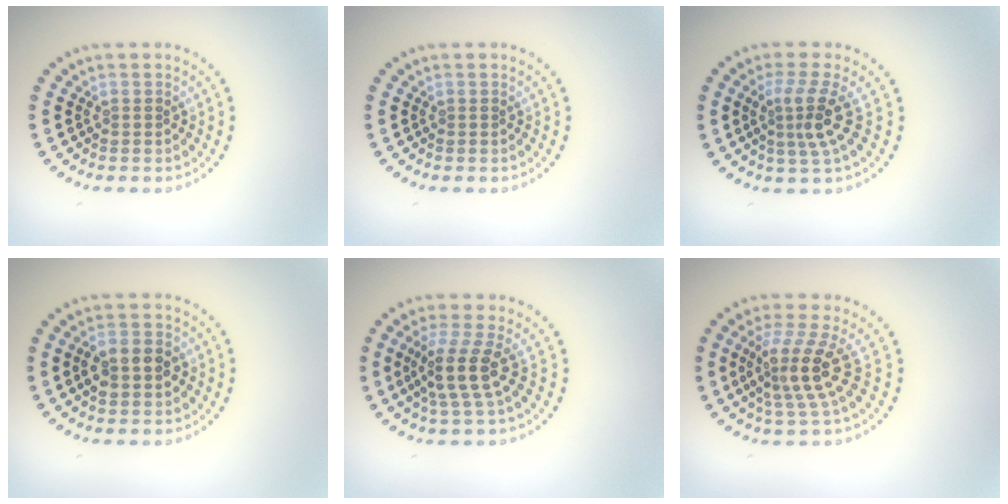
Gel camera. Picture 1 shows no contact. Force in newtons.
{"total": 0.0}
{"total": 3.2, "press": 2.2, "slide": 2.3}
{"total": 3.3, "press": 3.3, "slide": 0.4}
{"total": 3.7, "press": 2.8, "slide": 2.4}
{"total": 4.1, "press": 3.1, "slide": 2.7}